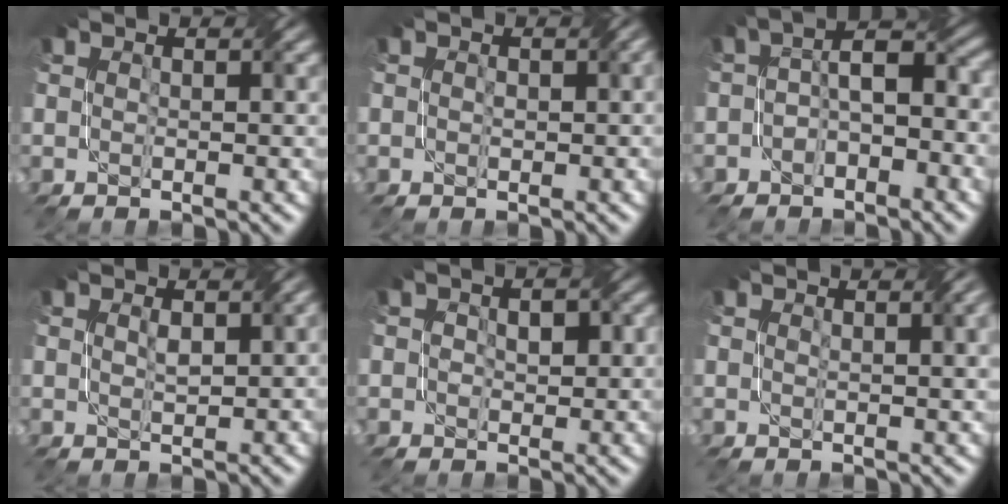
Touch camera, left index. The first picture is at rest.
{"total": 1.3, "force": [-0.2, 0.8, 1.1], "torque": [-0.015, 0.000, -0.002]}
{"total": 4.1, "force": [-1.7, 2.2, 3.1], "torque": [-0.048, 0.015, -0.041]}
{"total": 0.9, "force": [0.4, 0.1, 0.8], "torque": [-0.019, 0.002, 0.009]}
{"total": 2.4, "force": [0.3, 1.8, 1.6], "torque": [-0.021, 0.001, 0.006]}
{"total": 2.6, "force": [1.0, 0.6, 2.4], "torque": [-0.025, 0.006, 0.013]}